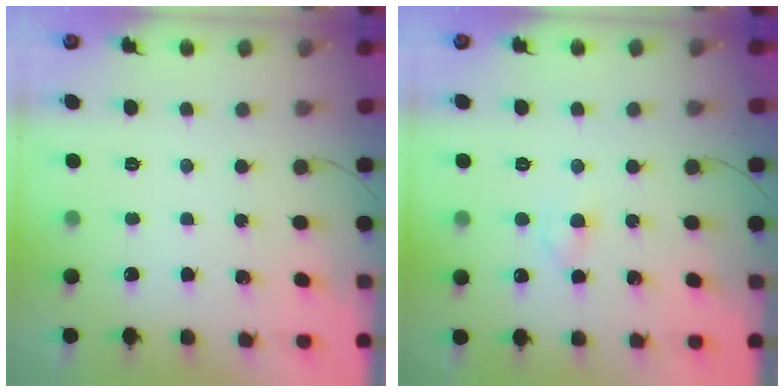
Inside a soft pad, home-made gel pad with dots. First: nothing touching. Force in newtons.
{"total": 3.0, "press": 2.7, "slide": 1.3}